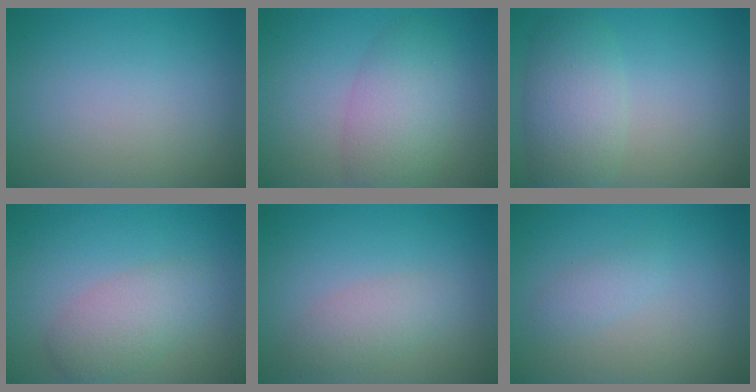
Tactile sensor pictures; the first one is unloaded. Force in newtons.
{"total": 4.5, "press": 4.5, "slide": 0.2}
{"total": 4.6, "press": 4.6, "slide": 0.2}
{"total": 3.5, "press": 3.5, "slide": 0.2}
{"total": 2.4, "press": 2.4, "slide": 0.1}
{"total": 1.2, "press": 1.2, "slide": 0.1}